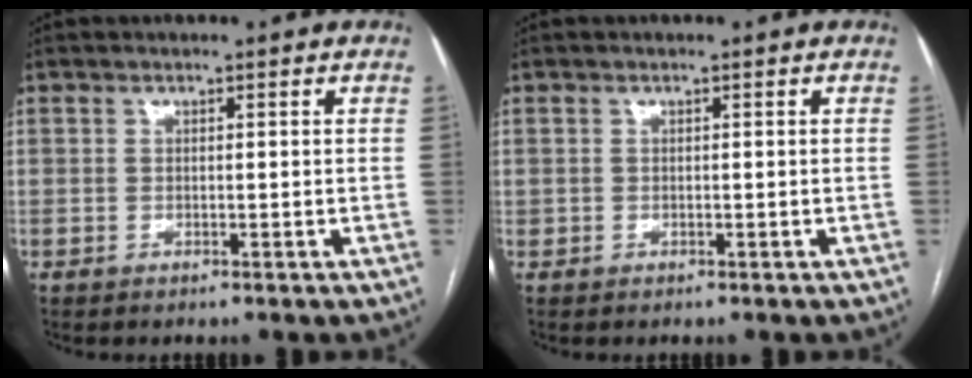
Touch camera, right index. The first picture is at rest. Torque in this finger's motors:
{"motor_torque": [0.00, -0.06, 0.01, 0.01]}